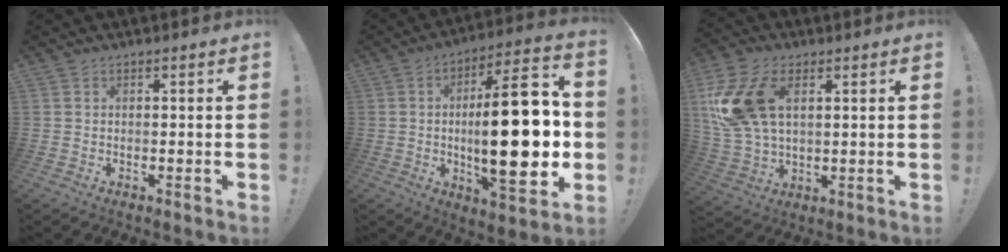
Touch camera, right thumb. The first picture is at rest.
{"total": 26.8, "force": [-0.8, 8.6, 25.4], "torque": [-0.409, -0.004, -0.016]}
{"total": 17.7, "force": [5.0, 11.1, 12.9], "torque": [-0.263, -0.009, 0.089]}